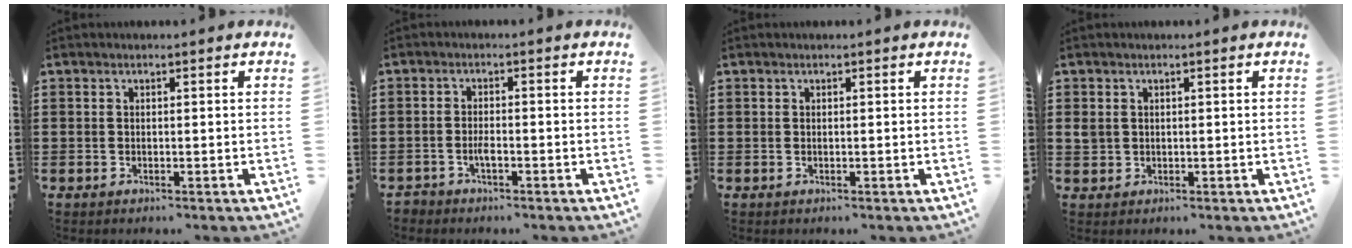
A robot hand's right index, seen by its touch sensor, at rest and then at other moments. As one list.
[{"total": 1.7, "force": [-1.1, 0.7, 1.1], "torque": [-0.021, 0.000, -0.021]}, {"total": 0.0}, {"total": 1.4, "force": [0.3, 1.3, 0.4], "torque": [-0.012, 0.007, 0.004]}]